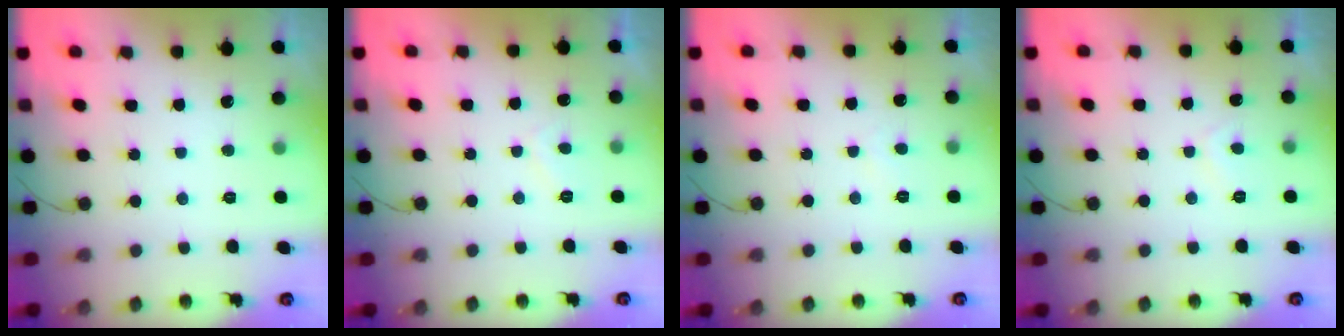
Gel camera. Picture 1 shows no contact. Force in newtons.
{"total": 1.6, "press": 1.4, "slide": 0.7}
{"total": 1.8, "press": 1.8, "slide": 0.3}
{"total": 2.2, "press": 2.1, "slide": 0.5}